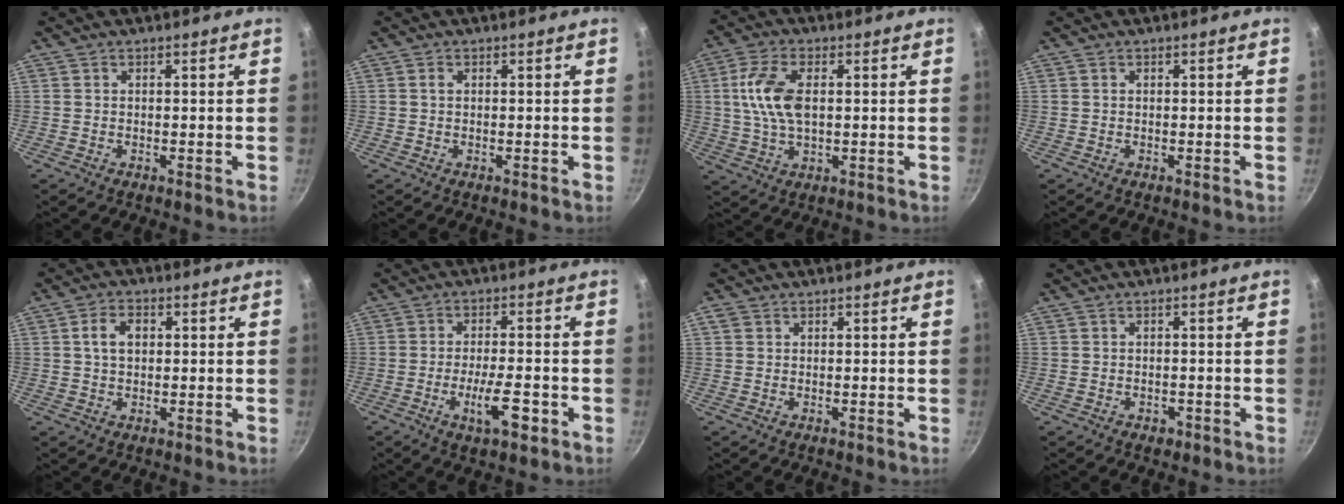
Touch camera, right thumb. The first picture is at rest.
{"total": 0.6, "force": [0.1, 0.4, 0.4], "torque": [-0.008, 0.003, 0.002]}
{"total": 9.8, "force": [1.4, 5.2, 8.3], "torque": [-0.161, 0.007, 0.025]}
{"total": 0.0}
{"total": 4.8, "force": [0.9, 3.3, 3.4], "torque": [-0.046, 0.008, 0.011]}
{"total": 7.7, "force": [-3.0, 2.3, 6.7], "torque": [-0.104, 0.014, -0.050]}
{"total": 1.3, "force": [0.5, 1.1, 0.6], "torque": [-0.011, 0.000, 0.007]}
{"total": 1.5, "force": [-0.8, 1.1, 0.7], "torque": [-0.011, 0.004, -0.006]}